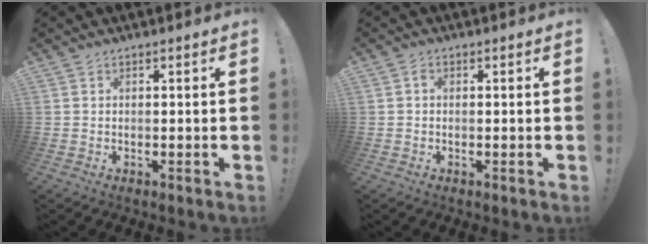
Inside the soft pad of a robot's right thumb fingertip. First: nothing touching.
{"total": 0.6, "force": [-0.1, 0.3, 0.5], "torque": [-0.015, 0.003, -0.002]}